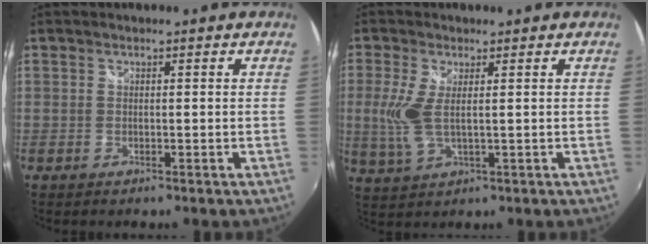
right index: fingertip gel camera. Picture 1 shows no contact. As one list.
[{"total": 6.3, "force": [0.8, 2.1, 5.9], "torque": [-0.137, -0.001, 0.020]}]